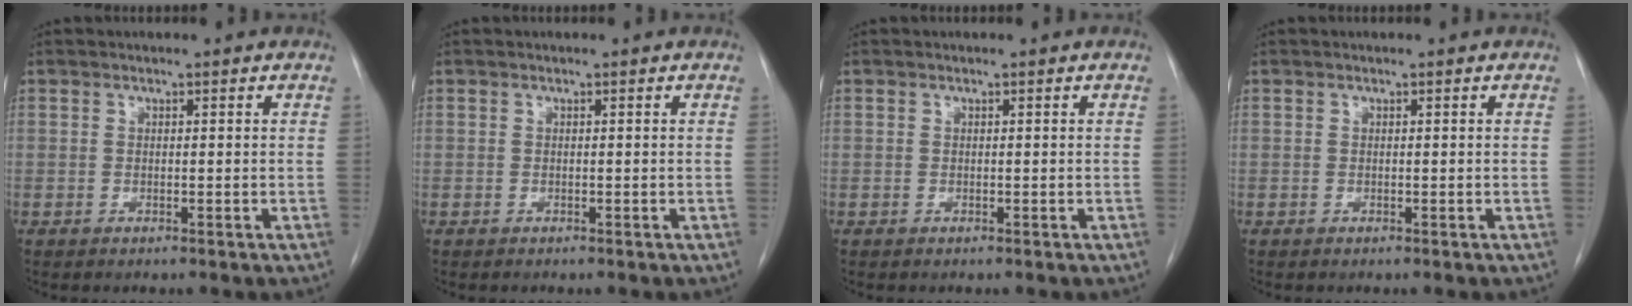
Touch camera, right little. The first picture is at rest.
{"total": 0.0}
{"total": 0.0}
{"total": 0.0}